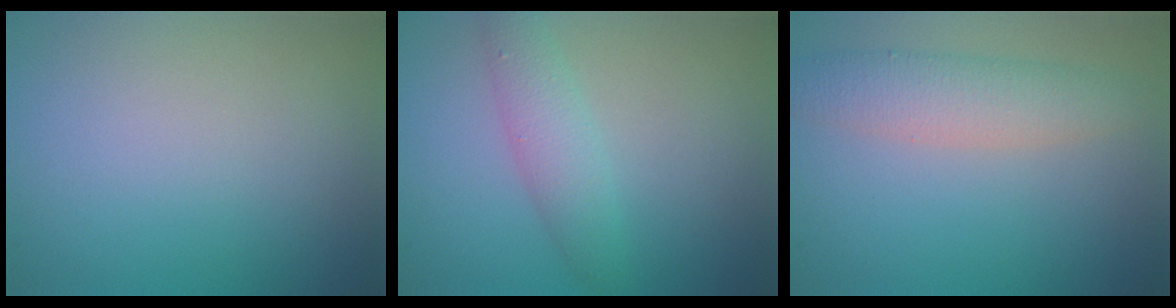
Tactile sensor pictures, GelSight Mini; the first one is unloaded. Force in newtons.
{"total": 2.8, "press": 2.8, "slide": 0.1}
{"total": 3.7, "press": 3.7, "slide": 0.1}